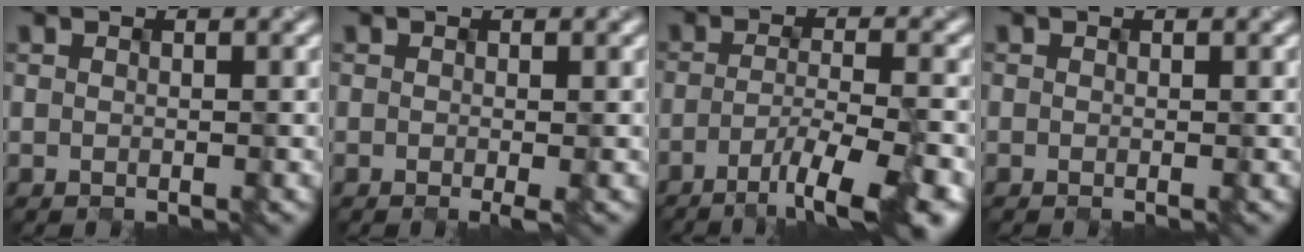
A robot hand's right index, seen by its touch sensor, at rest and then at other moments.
{"total": 0.7, "force": [-0.2, 0.0, 0.6], "torque": [-0.012, -0.004, -0.001]}
{"total": 6.5, "force": [-3.7, 1.1, 5.2], "torque": [-0.073, 0.000, -0.061]}
{"total": 0.0}